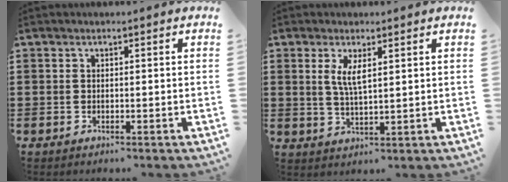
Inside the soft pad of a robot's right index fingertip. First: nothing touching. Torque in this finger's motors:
{"motor_torque": [0.28, -0.26, 0.17, 0.14]}